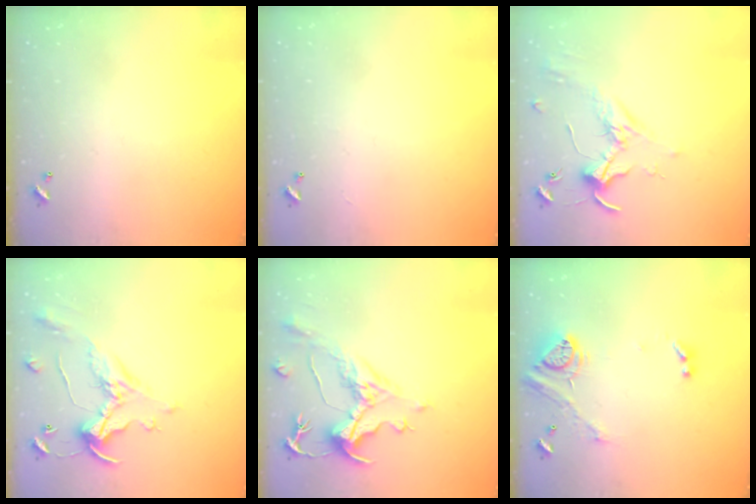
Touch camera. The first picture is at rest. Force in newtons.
{"total": 1.0, "press": 0.9, "slide": 0.5}
{"total": 1.7, "press": 1.7, "slide": 0.4}
{"total": 1.8, "press": 1.5, "slide": 1.1}
{"total": 1.4, "press": 0.2, "slide": 1.4}
{"total": 15.6, "press": 15.6, "slide": 1.1}